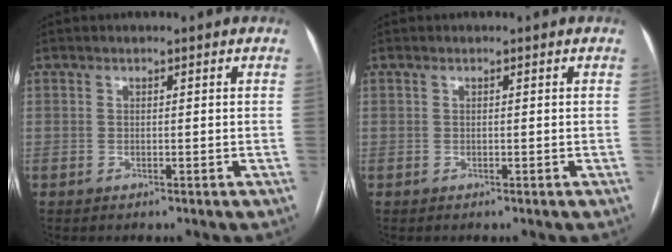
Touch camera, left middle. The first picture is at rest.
{"total": 0.0}